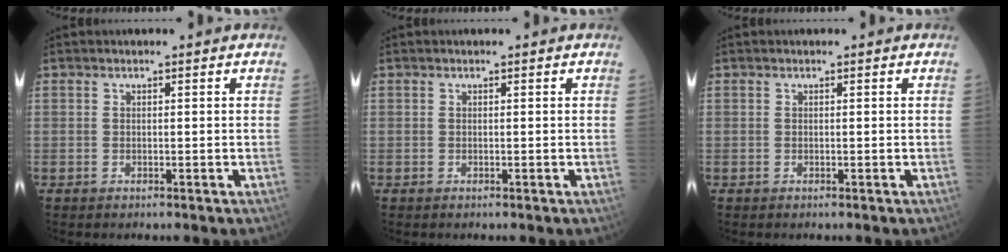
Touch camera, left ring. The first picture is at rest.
{"total": 0.0}
{"total": 0.0}